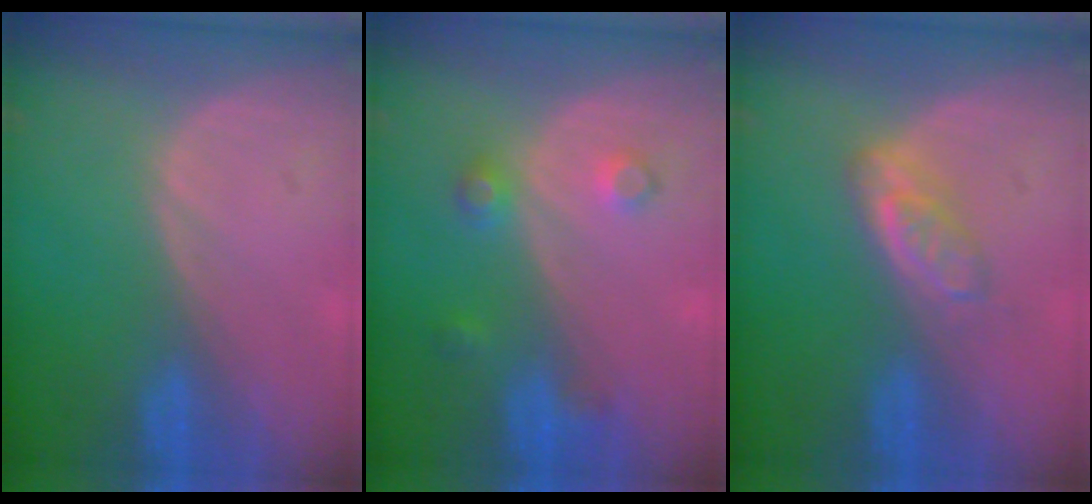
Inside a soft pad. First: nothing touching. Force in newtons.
{"total": 3.7, "press": 3.4, "slide": 1.6}
{"total": 3.9, "press": 3.8, "slide": 0.8}